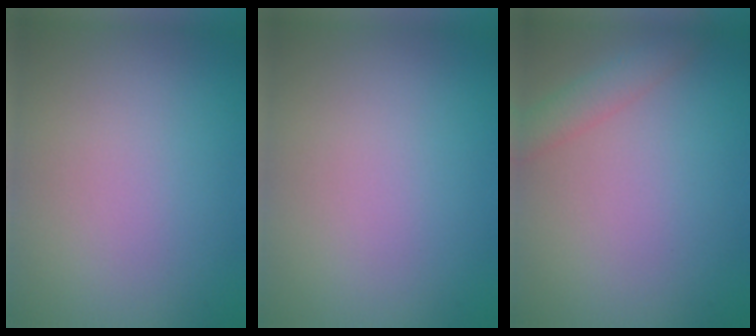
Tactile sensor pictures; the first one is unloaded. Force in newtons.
{"total": 0.0}
{"total": 2.3, "press": 2.3, "slide": 0.1}